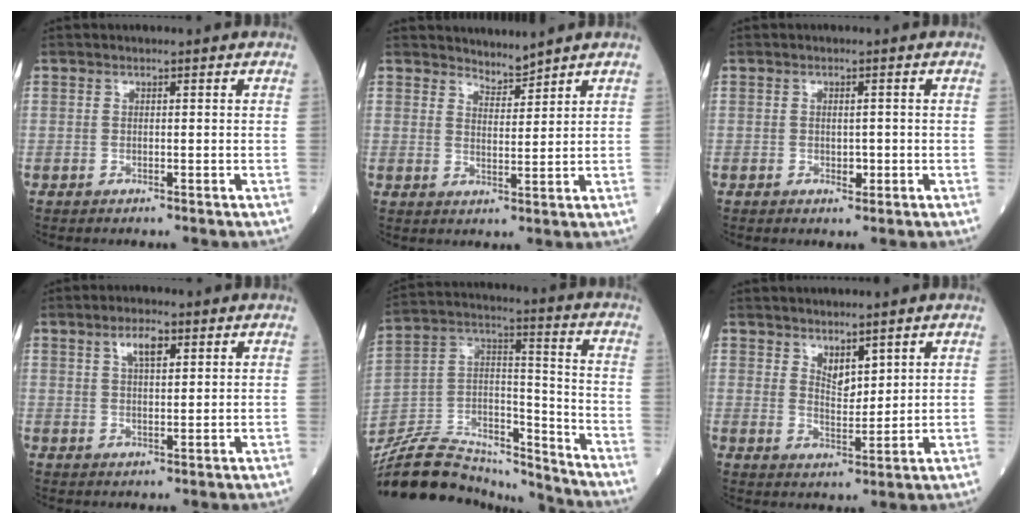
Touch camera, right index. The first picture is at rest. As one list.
[{"total": 3.0, "force": [3.0, 0.1, -0.4], "torque": [0.007, -0.005, 0.058]}, {"total": 1.7, "force": [-0.2, 1.0, 1.4], "torque": [-0.025, -0.003, 0.001]}, {"total": 4.2, "force": [2.2, 1.4, 3.3], "torque": [-0.066, 0.002, 0.041]}, {"total": 23.0, "force": [-21.4, 5.0, 6.7], "torque": [-0.173, 0.025, -0.363]}, {"total": 4.0, "force": [2.7, 1.7, 2.5], "torque": [-0.050, -0.008, 0.058]}]